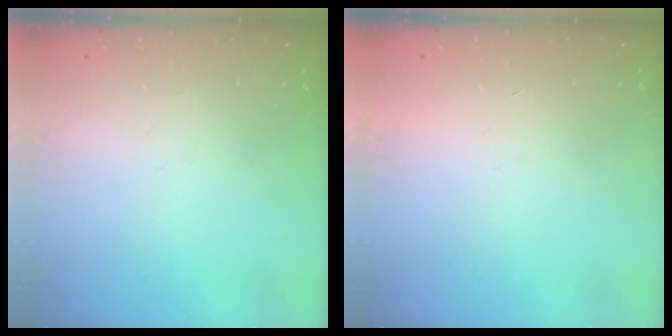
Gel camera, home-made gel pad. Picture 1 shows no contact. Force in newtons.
{"total": 1.7, "press": 1.7, "slide": 0.1}